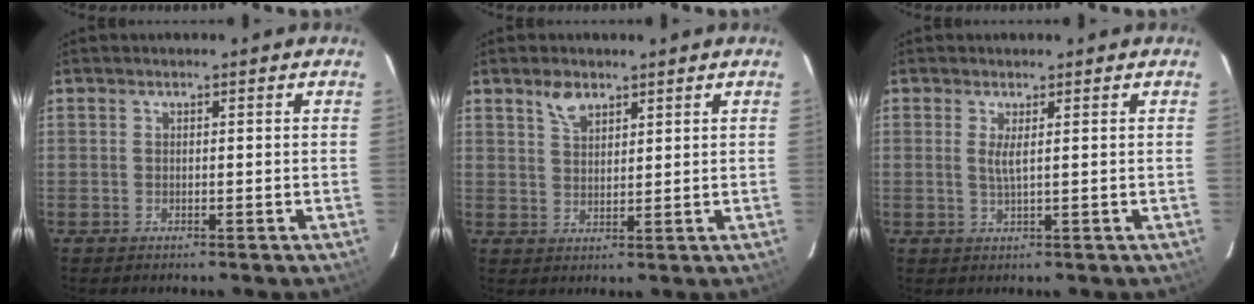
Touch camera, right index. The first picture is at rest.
{"total": 3.8, "force": [2.7, 1.9, 1.9], "torque": [-0.032, 0.007, 0.051]}
{"total": 1.8, "force": [0.5, -0.1, 1.7], "torque": [-0.034, -0.003, 0.007]}